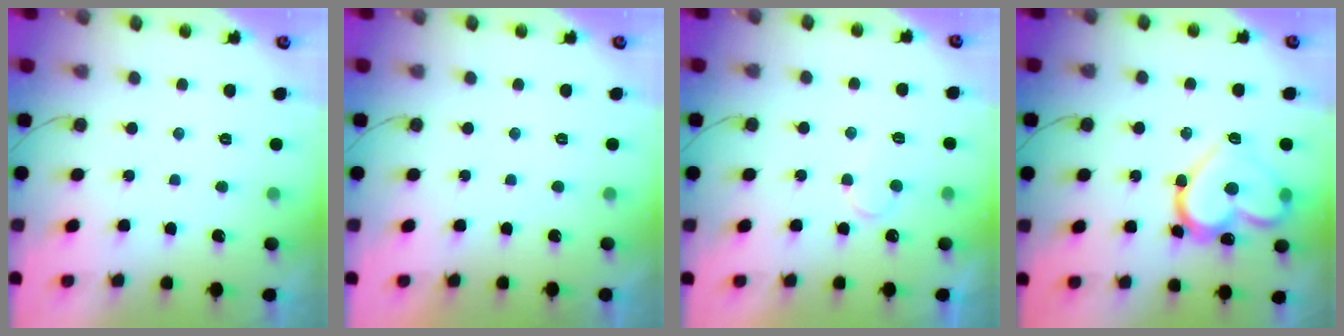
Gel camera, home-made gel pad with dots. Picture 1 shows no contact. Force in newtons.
{"total": 2.0, "press": 2.0, "slide": 0.1}
{"total": 5.8, "press": 5.8, "slide": 0.5}
{"total": 18.3, "press": 18.2, "slide": 1.9}